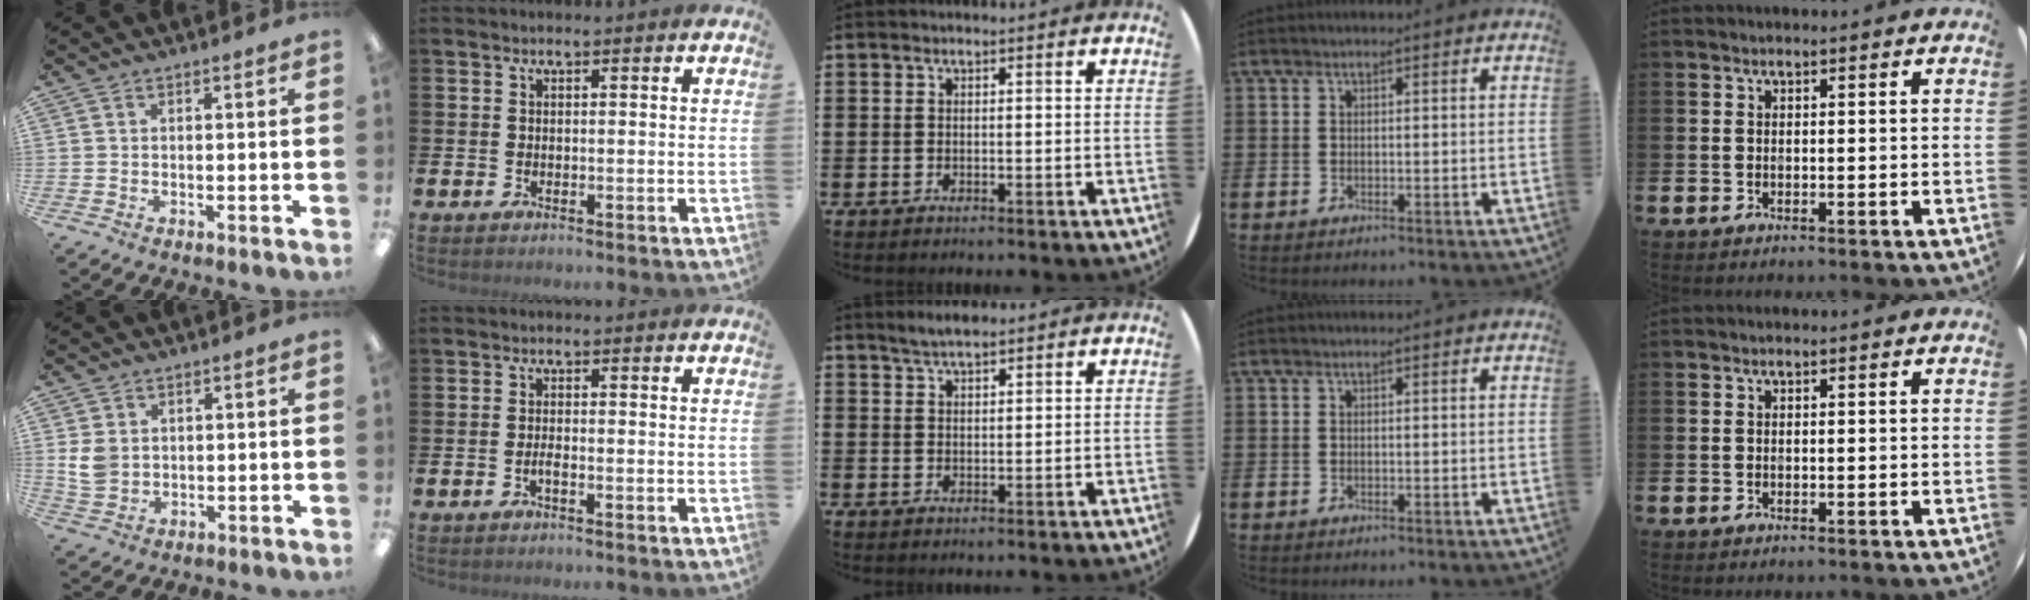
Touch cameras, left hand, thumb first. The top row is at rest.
{"thumb": {"total": 5.1, "force": [1.5, 4.1, 2.6], "torque": [-0.052, 0.002, 0.029]}, "index": {"total": 1.0, "force": [-0.6, 0.1, 0.8], "torque": [-0.021, -0.002, -0.009]}, "middle": {"total": 2.6, "force": [2.4, 0.4, 0.8], "torque": [-0.019, 0.003, 0.045]}}